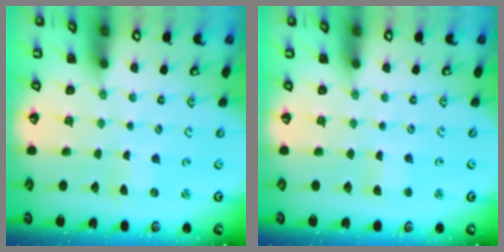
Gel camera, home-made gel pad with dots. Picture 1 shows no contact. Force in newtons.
{"total": 2.8, "press": 2.8, "slide": 0.2}